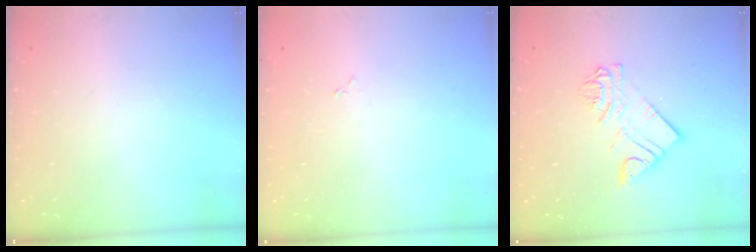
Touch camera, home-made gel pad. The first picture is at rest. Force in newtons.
{"total": 1.9, "press": 1.9, "slide": 0.3}
{"total": 8.9, "press": 8.9, "slide": 0.7}